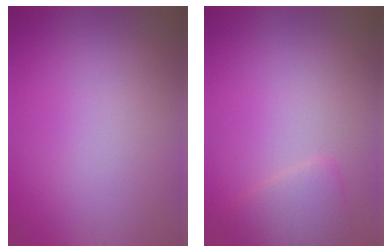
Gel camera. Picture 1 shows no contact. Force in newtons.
{"total": 2.2, "press": 2.2, "slide": 0.1}